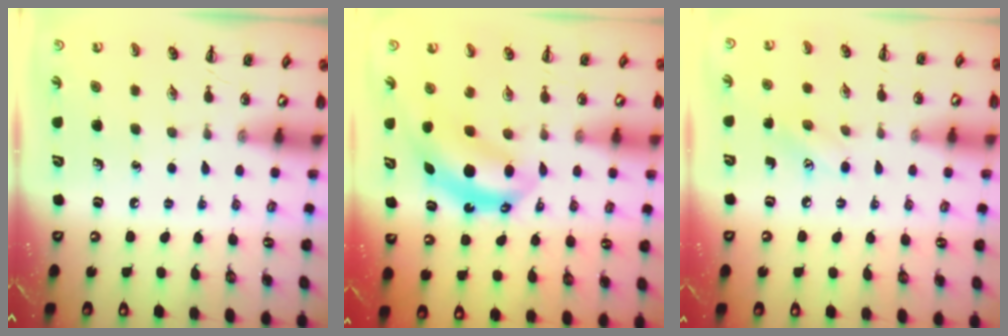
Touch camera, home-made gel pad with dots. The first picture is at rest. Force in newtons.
{"total": 6.2, "press": 6.2, "slide": 0.7}
{"total": 5.6, "press": 5.4, "slide": 1.4}